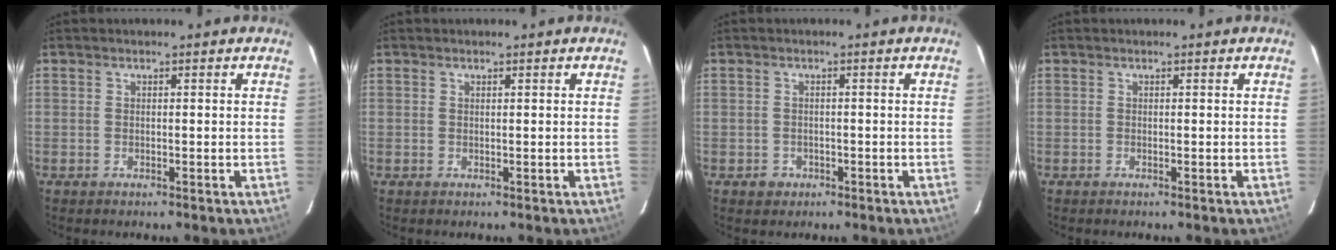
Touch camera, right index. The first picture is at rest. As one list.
[{"total": 0.0}, {"total": 2.2, "force": [-0.9, 2.0, 0.4], "torque": [-0.008, 0.003, -0.009]}, {"total": 0.0}]